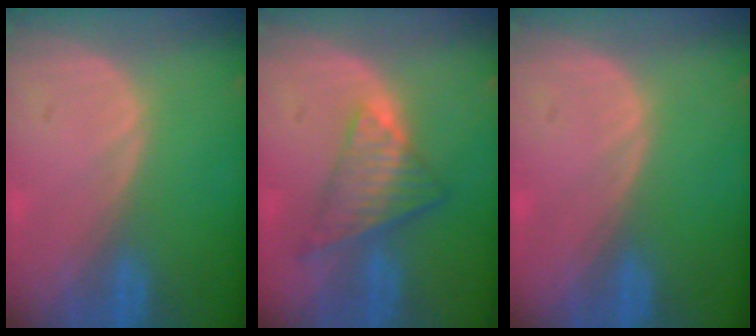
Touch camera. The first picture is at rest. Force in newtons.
{"total": 7.5, "press": 6.2, "slide": 4.3}
{"total": 0.0}